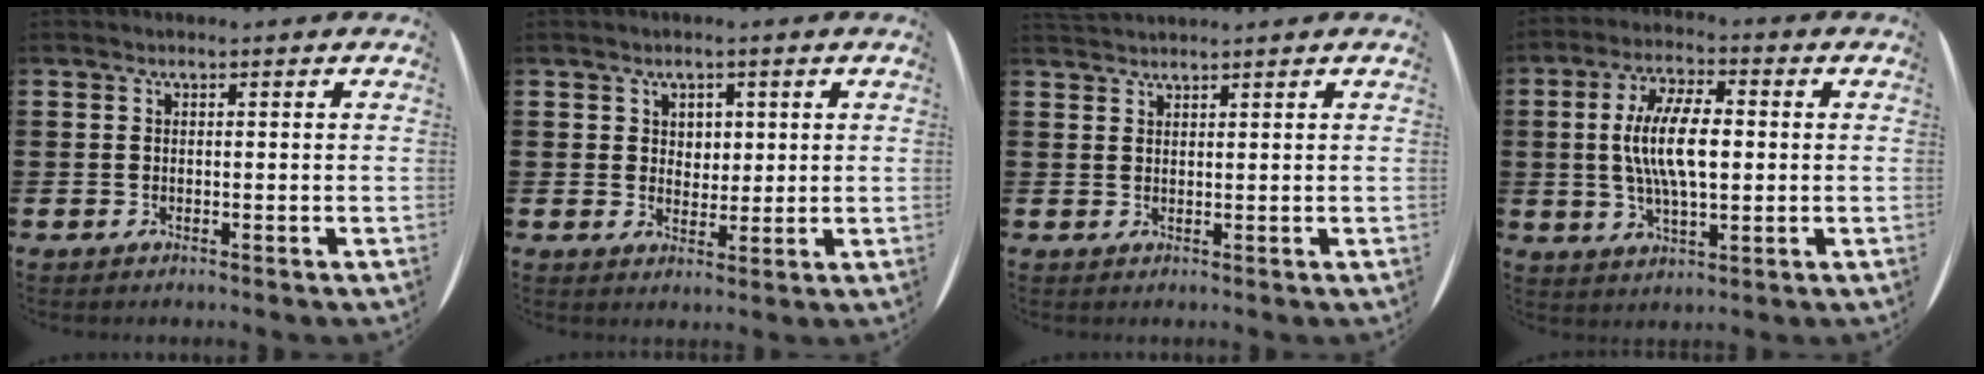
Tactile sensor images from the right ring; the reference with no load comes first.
{"total": 7.3, "force": [3.2, 6.4, 1.5], "torque": [-0.062, -0.035, 0.055]}
{"total": 1.4, "force": [1.4, -0.3, -0.3], "torque": [0.006, 0.000, 0.027]}
{"total": 8.8, "force": [0.5, 3.5, 8.1], "torque": [-0.172, 0.008, 0.002]}